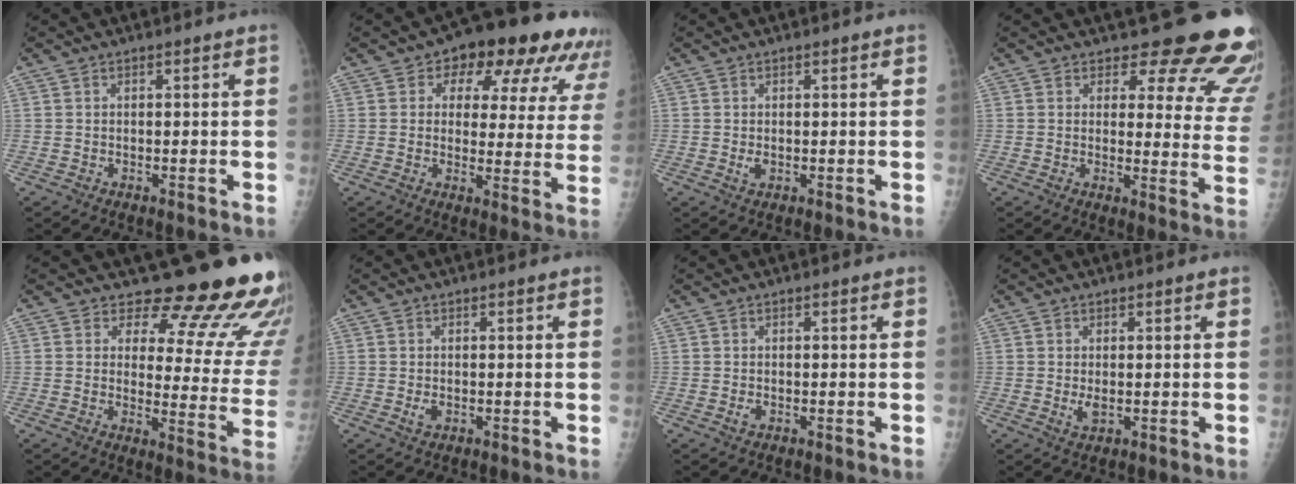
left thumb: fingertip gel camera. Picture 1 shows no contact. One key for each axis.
{"total": 17.3, "fx": 10.2, "fy": 9.4, "fz": 10.2, "tx": -0.078, "ty": -0.015, "tz": 0.114}
{"total": 1.7, "fx": 0.2, "fy": 0.9, "fz": 1.4, "tx": -0.020, "ty": -0.002, "tz": 0.007}
{"total": 17.5, "fx": 15.3, "fy": 5.7, "fz": 6.3, "tx": -0.026, "ty": -0.127, "tz": 0.156}
{"total": 18.3, "fx": 15.1, "fy": 6.6, "fz": 7.9, "tx": -0.045, "ty": -0.124, "tz": 0.167}
{"total": 1.7, "fx": 0.0, "fy": 0.9, "fz": 1.4, "tx": -0.020, "ty": -0.002, "tz": 0.003}
{"total": 1.2, "fx": 0.0, "fy": 0.7, "fz": 1.0, "tx": -0.015, "ty": 0.003, "tz": 0.002}
{"total": 2.3, "fx": 0.3, "fy": 1.0, "fz": 2.0, "tx": -0.034, "ty": -0.003, "tz": 0.009}